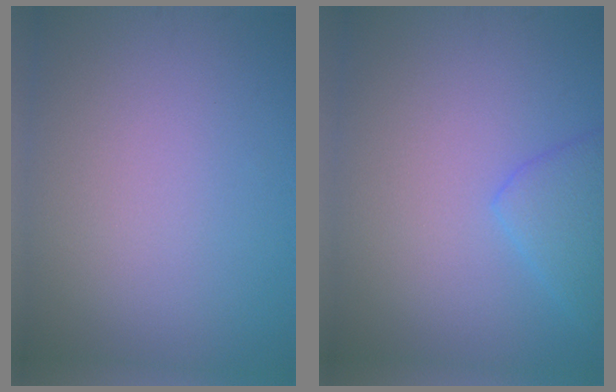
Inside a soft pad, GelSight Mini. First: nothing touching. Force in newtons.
{"total": 2.8, "press": 2.8, "slide": 0.2}